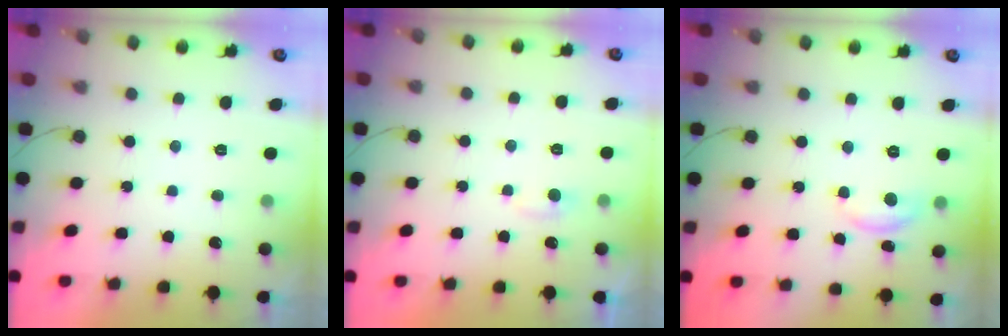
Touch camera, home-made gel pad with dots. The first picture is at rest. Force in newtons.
{"total": 2.7, "press": 2.7, "slide": 0.2}
{"total": 6.2, "press": 6.2, "slide": 0.4}